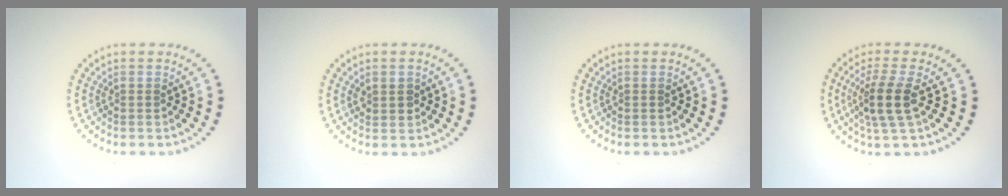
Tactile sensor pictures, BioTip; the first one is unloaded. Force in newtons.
{"total": 1.6, "press": 1.5, "slide": 0.5}
{"total": 0.0}
{"total": 3.7, "press": 3.0, "slide": 2.2}